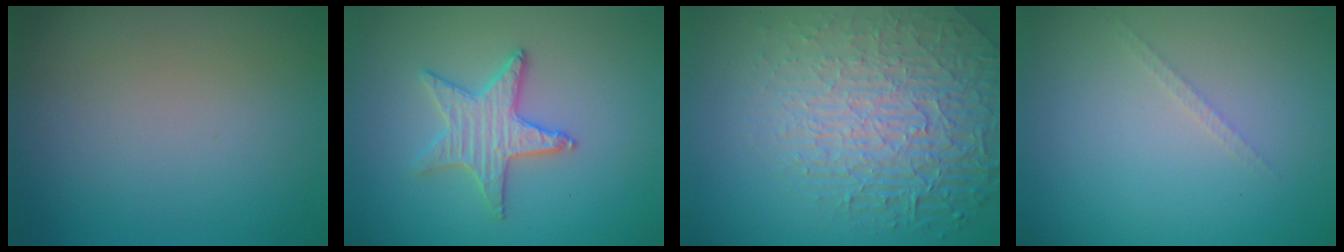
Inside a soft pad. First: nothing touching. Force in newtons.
{"total": 3.2, "press": 3.2, "slide": 0.2}
{"total": 8.1, "press": 5.6, "slide": 5.8}
{"total": 0.8, "press": 0.8, "slide": 0.0}